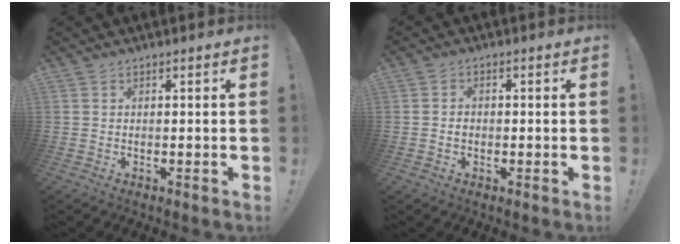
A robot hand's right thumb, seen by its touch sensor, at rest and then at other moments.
{"total": 1.7, "force": [-0.5, 1.4, 0.9], "torque": [-0.010, 0.004, -0.011]}